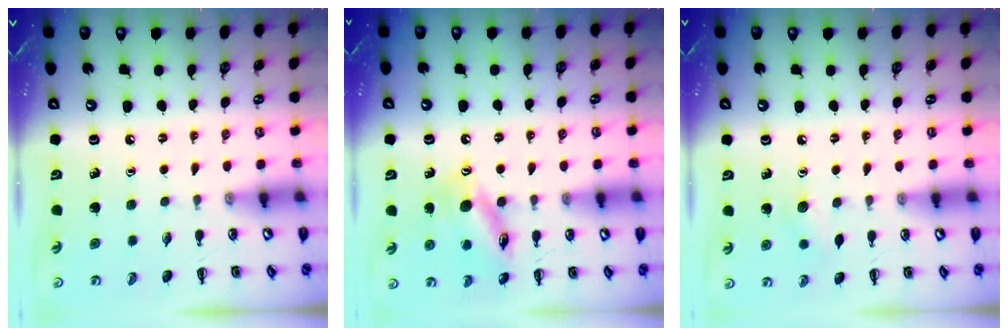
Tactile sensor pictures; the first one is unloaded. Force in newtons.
{"total": 13.2, "press": 13.0, "slide": 2.2}
{"total": 5.4, "press": 5.3, "slide": 1.3}